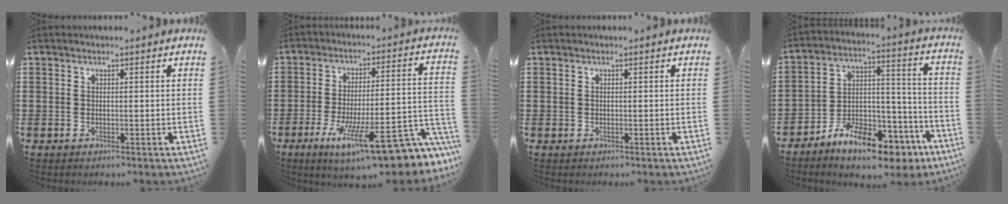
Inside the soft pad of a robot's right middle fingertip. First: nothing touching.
{"total": 15.7, "force": [-9.8, 3.3, 11.8], "torque": [-0.180, 0.022, -0.162]}
{"total": 0.0}
{"total": 10.9, "force": [-8.8, 4.1, 5.0], "torque": [-0.077, 0.043, -0.159]}